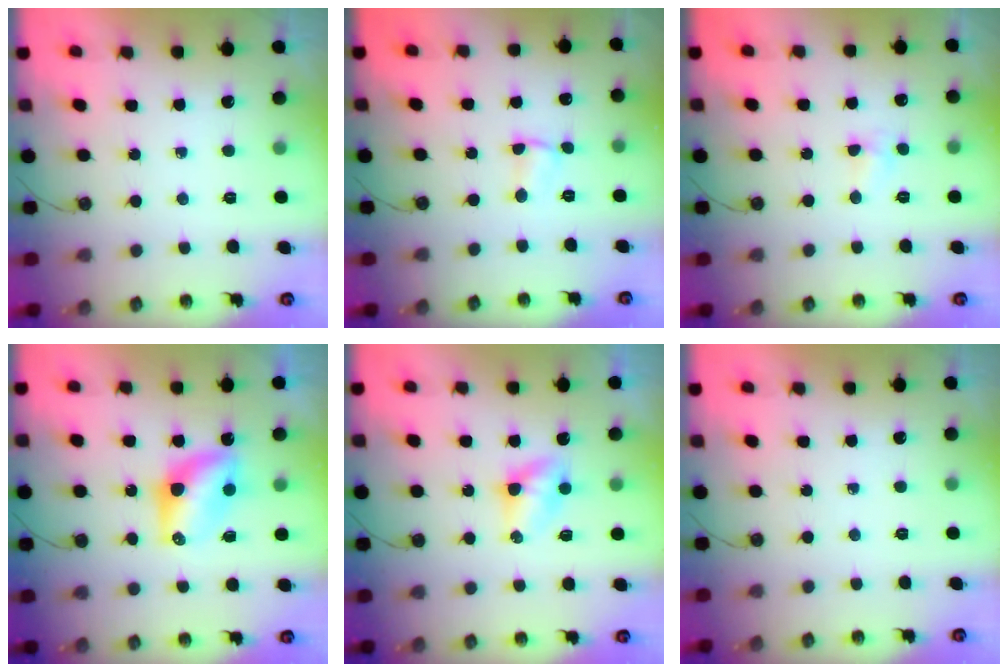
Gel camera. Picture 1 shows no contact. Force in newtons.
{"total": 3.0, "press": 1.2, "slide": 2.7}
{"total": 3.7, "press": 3.6, "slide": 0.6}
{"total": 7.8, "press": 7.7, "slide": 0.4}
{"total": 4.0, "press": 4.0, "slide": 0.4}
{"total": 0.0}